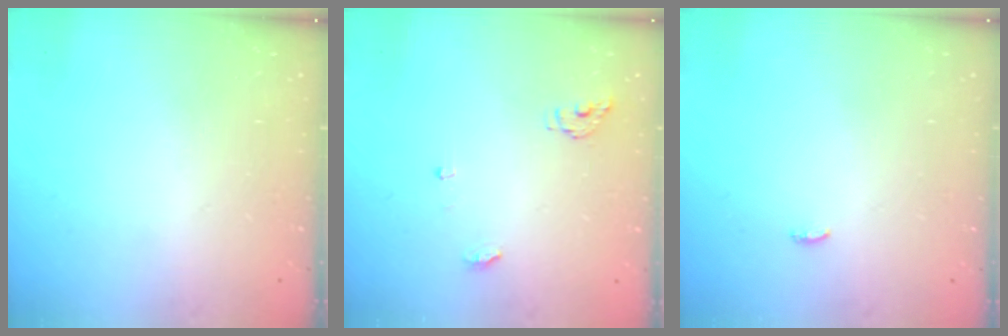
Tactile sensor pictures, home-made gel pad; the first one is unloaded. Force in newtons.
{"total": 4.4, "press": 4.3, "slide": 0.5}
{"total": 3.4, "press": 3.3, "slide": 1.0}